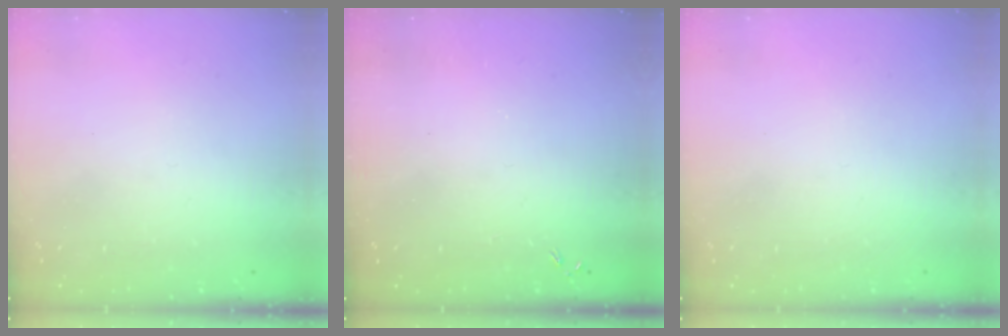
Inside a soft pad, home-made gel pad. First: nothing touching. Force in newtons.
{"total": 0.0}
{"total": 0.0}